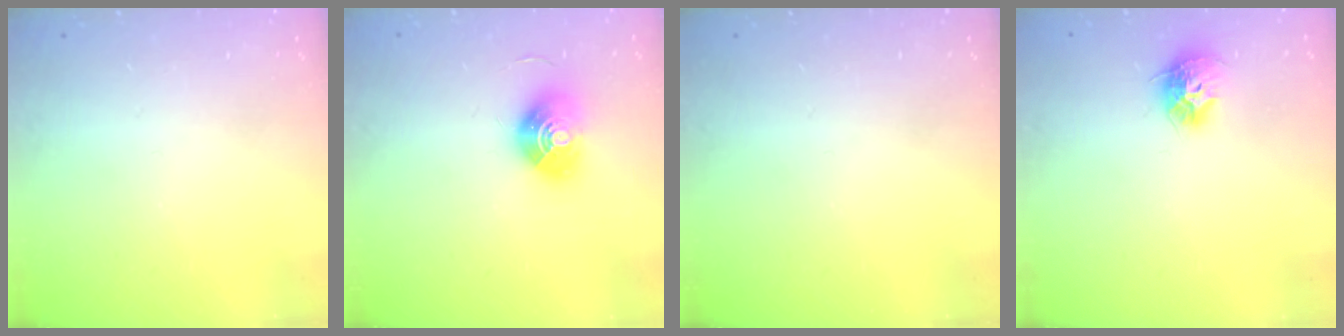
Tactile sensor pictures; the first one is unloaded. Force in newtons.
{"total": 10.0, "press": 10.0, "slide": 0.4}
{"total": 0.0}
{"total": 9.9, "press": 9.8, "slide": 0.5}